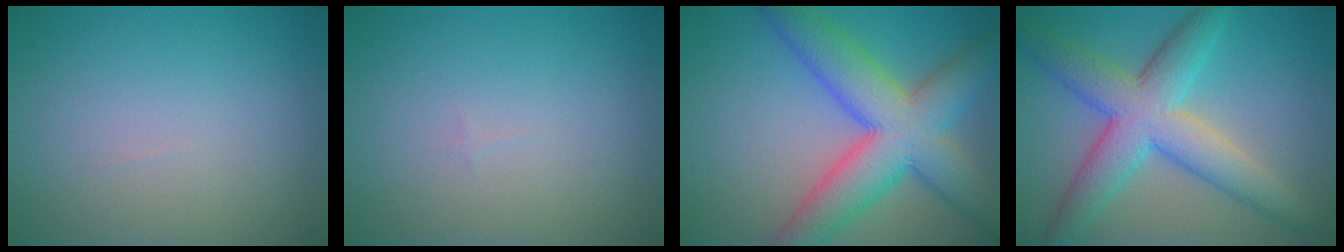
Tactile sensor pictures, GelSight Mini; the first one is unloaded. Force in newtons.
{"total": 0.0}
{"total": 9.9, "press": 9.9, "slide": 0.4}
{"total": 7.5, "press": 7.5, "slide": 0.2}